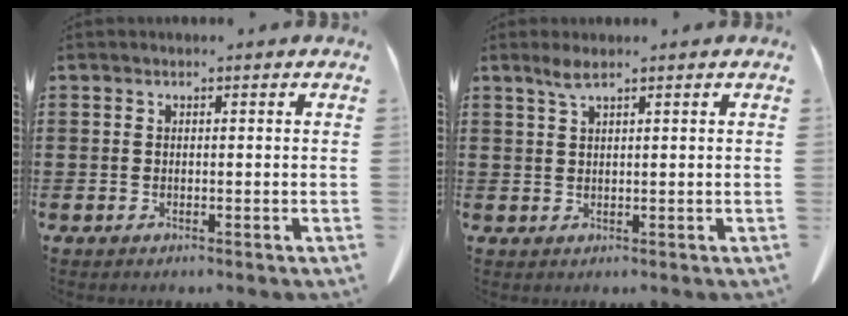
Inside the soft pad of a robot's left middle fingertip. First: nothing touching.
{"total": 2.2, "force": [1.5, 0.2, 1.6], "torque": [-0.036, 0.002, 0.026]}